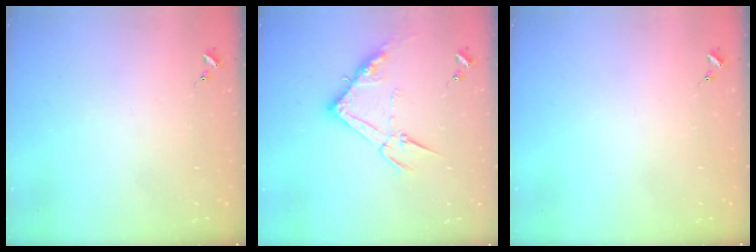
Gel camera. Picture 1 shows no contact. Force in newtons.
{"total": 13.8, "press": 13.8, "slide": 0.8}
{"total": 0.0}